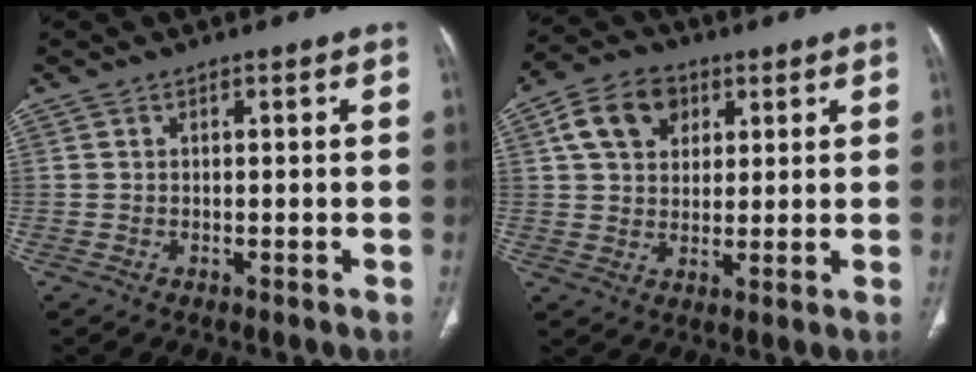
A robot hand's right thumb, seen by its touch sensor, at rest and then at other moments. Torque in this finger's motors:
{"motor_torque": [-0.86, 1.46, 0.76, 0.13, 0.06]}